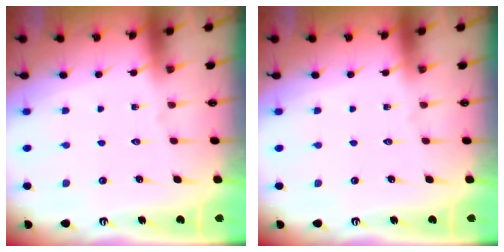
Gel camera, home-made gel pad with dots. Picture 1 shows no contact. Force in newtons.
{"total": 0.0}